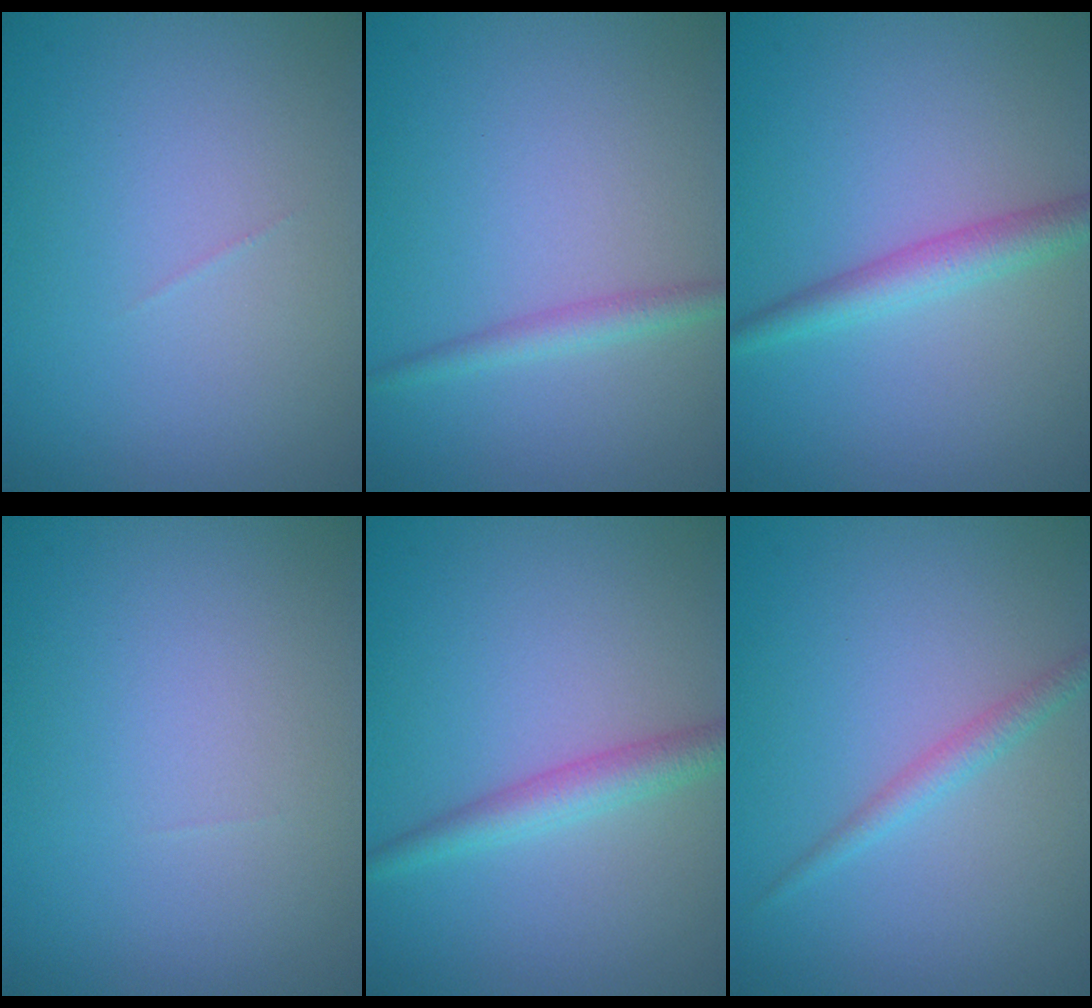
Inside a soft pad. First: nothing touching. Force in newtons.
{"total": 1.8, "press": 1.8, "slide": 0.0}
{"total": 2.6, "press": 2.6, "slide": 0.1}
{"total": 0.0}
{"total": 2.5, "press": 2.5, "slide": 0.1}
{"total": 1.5, "press": 1.5, "slide": 0.0}